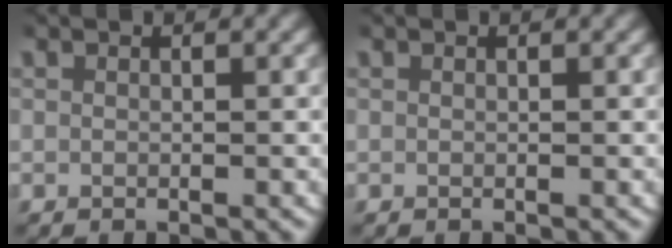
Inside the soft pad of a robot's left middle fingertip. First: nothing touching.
{"total": 0.0}